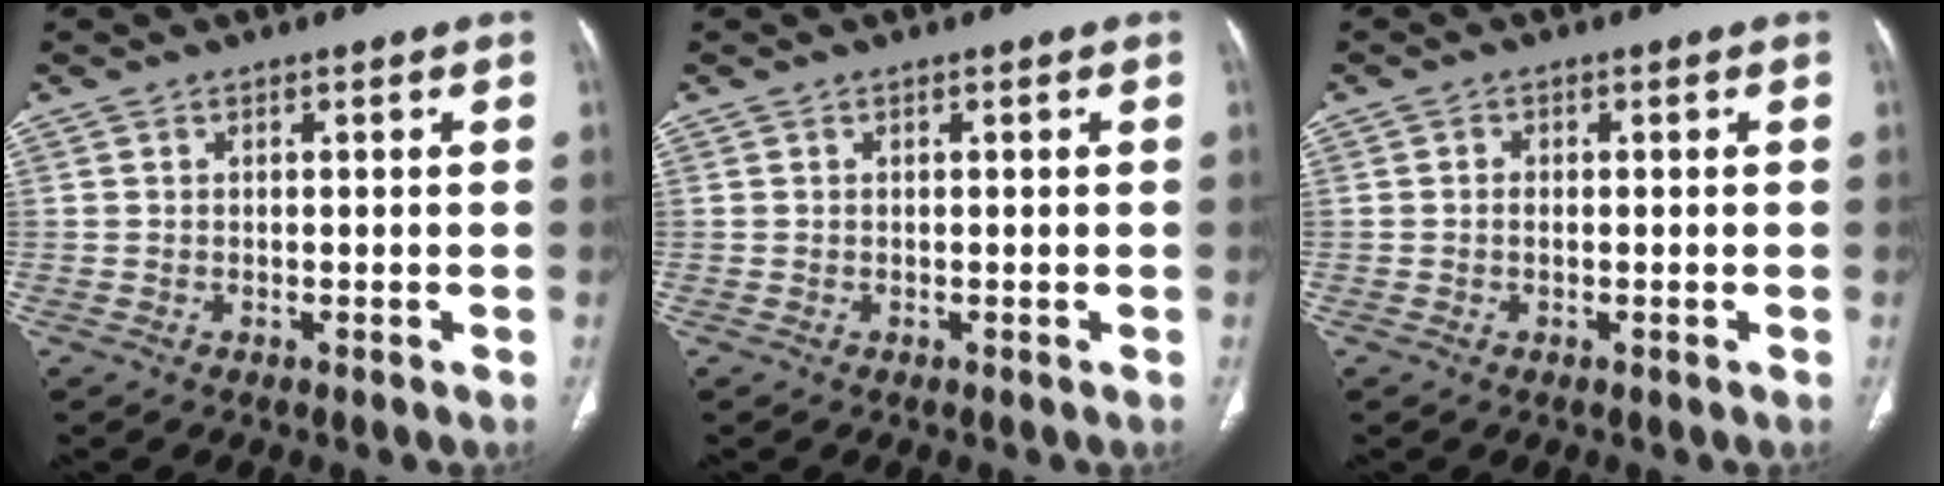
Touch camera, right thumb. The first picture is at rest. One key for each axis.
{"total": 0.0}
{"total": 1.0, "fx": -0.1, "fy": 0.8, "fz": 0.7, "tx": -0.011, "ty": 0.003, "tz": -0.003}